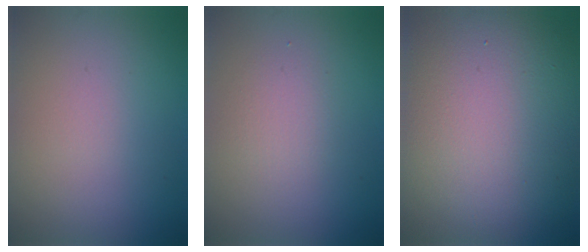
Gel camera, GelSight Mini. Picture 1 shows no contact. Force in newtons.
{"total": 1.6, "press": 1.6, "slide": 0.1}
{"total": 15.9, "press": 15.9, "slide": 0.8}